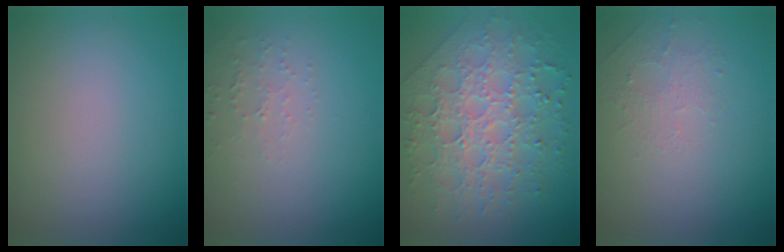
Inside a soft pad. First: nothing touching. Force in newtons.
{"total": 1.3, "press": 1.3, "slide": 0.4}
{"total": 8.0, "press": 5.8, "slide": 5.5}
{"total": 1.3, "press": 0.7, "slide": 1.2}